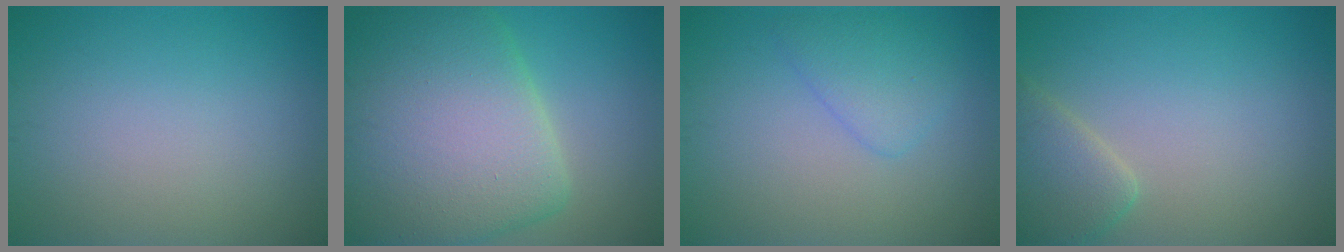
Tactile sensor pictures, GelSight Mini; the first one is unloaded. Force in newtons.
{"total": 12.6, "press": 12.6, "slide": 1.0}
{"total": 2.6, "press": 2.6, "slide": 0.0}
{"total": 3.3, "press": 3.3, "slide": 0.2}